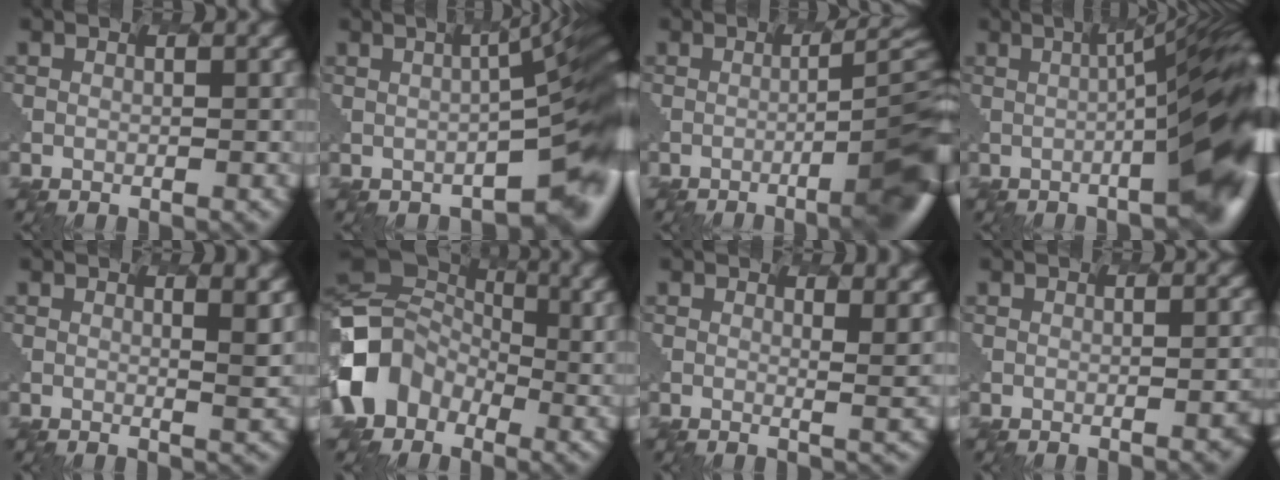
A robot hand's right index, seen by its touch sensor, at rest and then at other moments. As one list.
[{"total": 9.6, "force": [-0.4, 2.6, 9.3], "torque": [-0.100, 0.007, -0.013]}, {"total": 9.2, "force": [-2.9, 2.0, 8.4], "torque": [-0.065, 0.014, -0.055]}, {"total": 13.2, "force": [-0.1, 2.9, 12.8], "torque": [-0.117, 0.025, -0.028]}, {"total": 1.7, "force": [1.6, -0.5, 0.5], "torque": [-0.011, 0.019, 0.000]}, {"total": 6.1, "force": [-2.1, 5.6, 1.1], "torque": [-0.038, 0.017, -0.076]}, {"total": 2.2, "force": [2.1, -0.3, 0.0], "torque": [0.001, 0.023, -0.009]}, {"total": 2.7, "force": [-0.6, 1.1, 2.3], "torque": [-0.019, -0.002, -0.008]}]